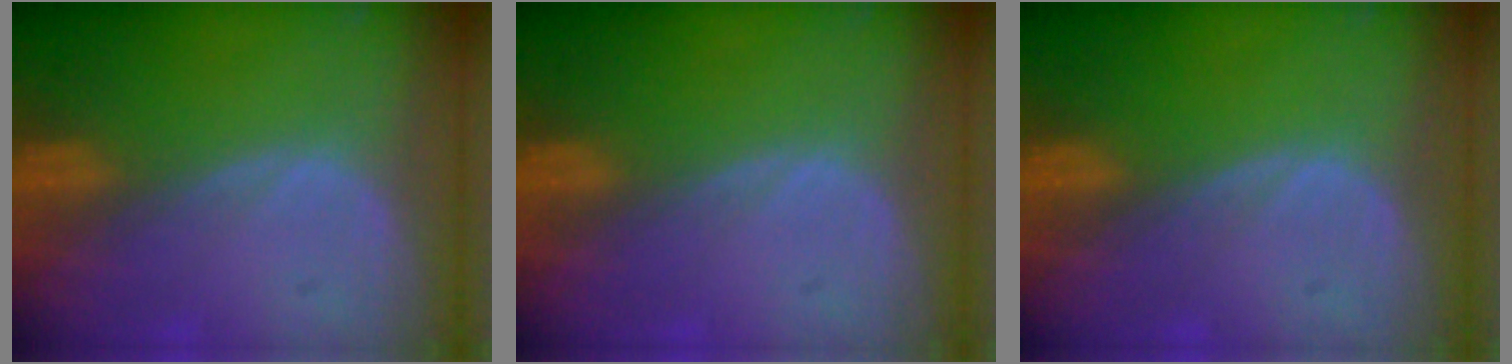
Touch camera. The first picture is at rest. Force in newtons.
{"total": 0.0}
{"total": 0.0}